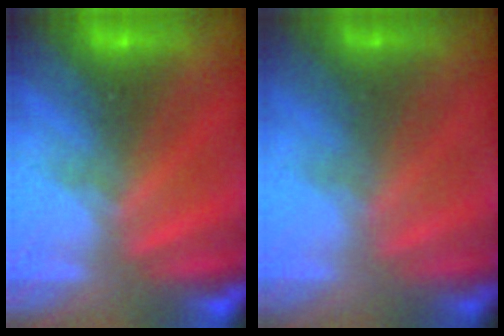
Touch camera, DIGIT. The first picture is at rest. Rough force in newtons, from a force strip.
{"total": 1.8}